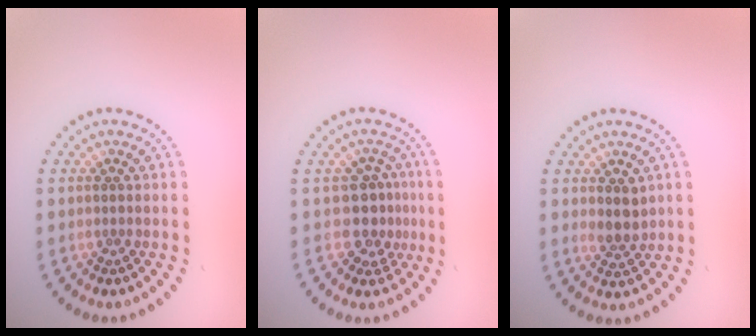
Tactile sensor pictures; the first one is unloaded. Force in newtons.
{"total": 3.0, "press": 2.4, "slide": 1.7}
{"total": 2.0, "press": 1.8, "slide": 0.8}